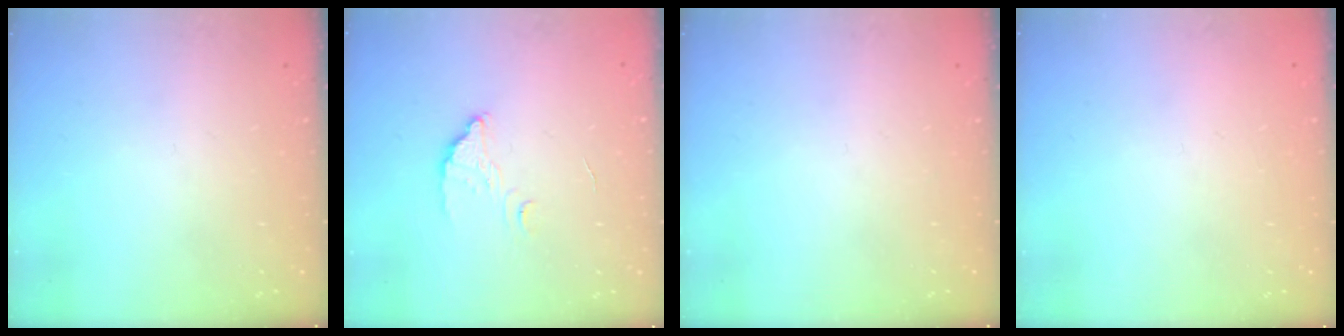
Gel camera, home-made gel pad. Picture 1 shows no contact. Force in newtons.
{"total": 3.6, "press": 3.6, "slide": 0.2}
{"total": 0.0}
{"total": 2.1, "press": 2.1, "slide": 0.1}